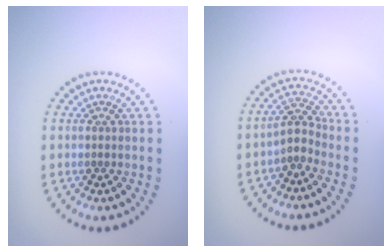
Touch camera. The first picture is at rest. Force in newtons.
{"total": 2.2, "press": 1.7, "slide": 1.5}